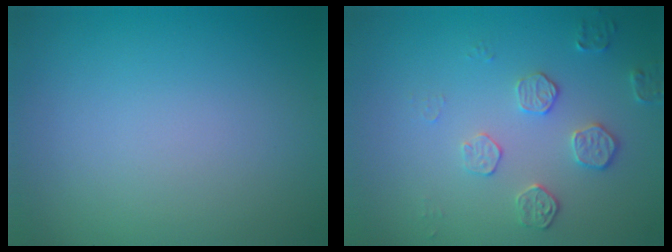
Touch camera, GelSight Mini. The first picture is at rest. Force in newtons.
{"total": 2.1, "press": 1.5, "slide": 1.4}